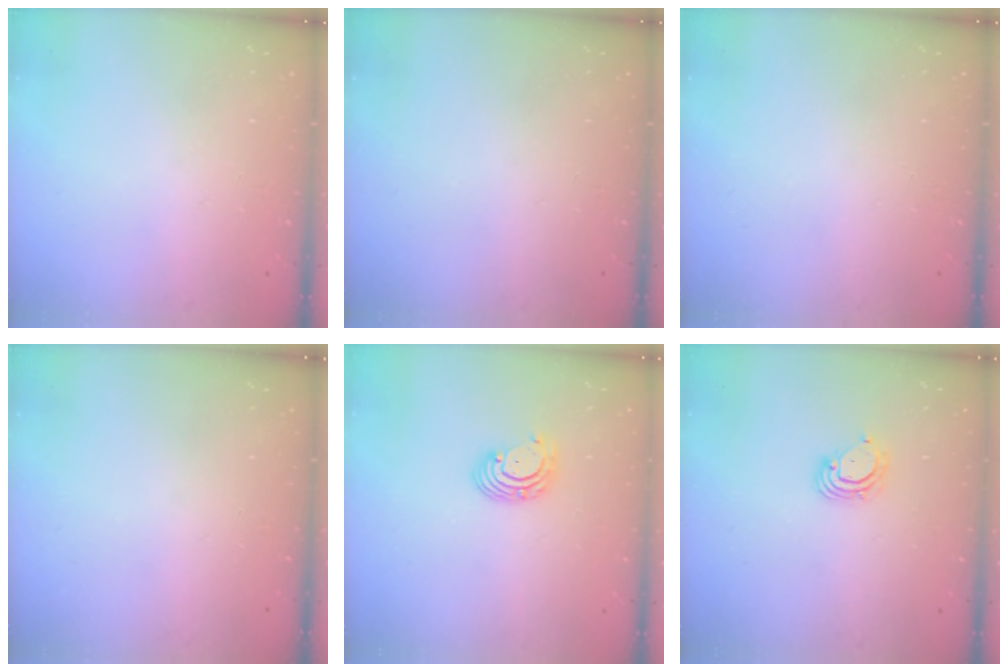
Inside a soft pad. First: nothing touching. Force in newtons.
{"total": 0.0}
{"total": 0.0}
{"total": 0.0}
{"total": 3.2, "press": 3.2, "slide": 0.2}
{"total": 4.3, "press": 4.3, "slide": 0.2}